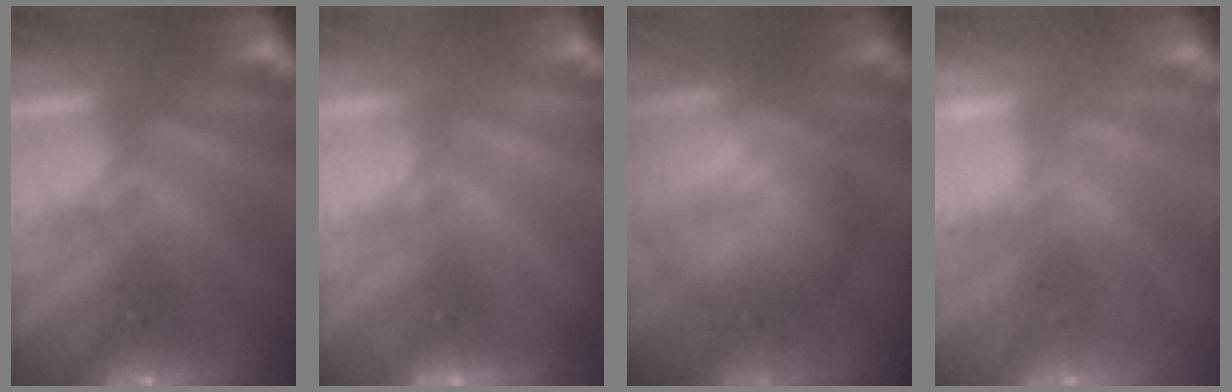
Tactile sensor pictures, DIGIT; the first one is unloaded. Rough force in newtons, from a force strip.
{"total": 2.2}
{"total": 6.8}
{"total": 2.3}